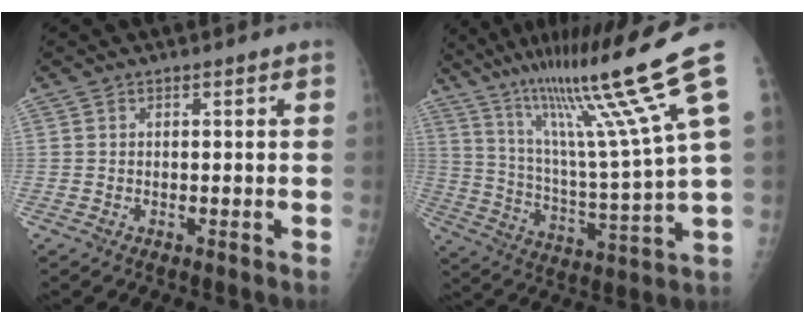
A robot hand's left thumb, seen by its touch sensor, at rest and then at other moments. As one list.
[{"total": 19.6, "force": [13.1, -2.0, 14.4], "torque": [-0.220, -0.076, 0.227]}]